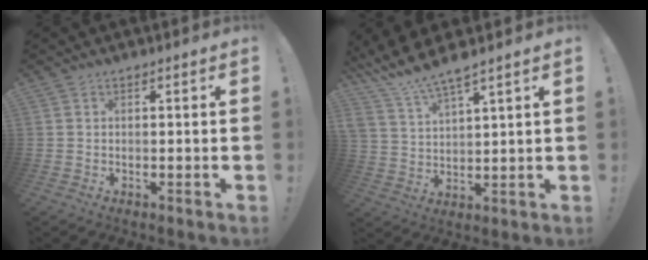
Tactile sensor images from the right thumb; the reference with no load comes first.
{"total": 8.0, "force": [7.4, 0.1, 3.2], "torque": [-0.074, -0.047, 0.134]}